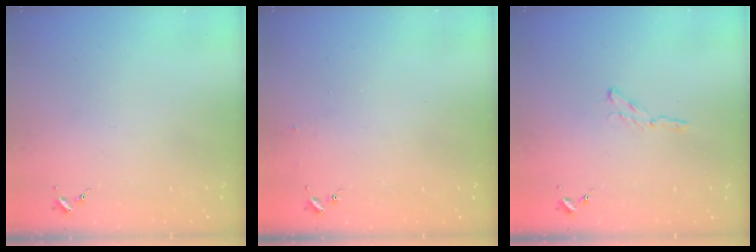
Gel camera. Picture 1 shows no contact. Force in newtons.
{"total": 3.6, "press": 3.6, "slide": 0.3}
{"total": 2.7, "press": 2.7, "slide": 0.2}